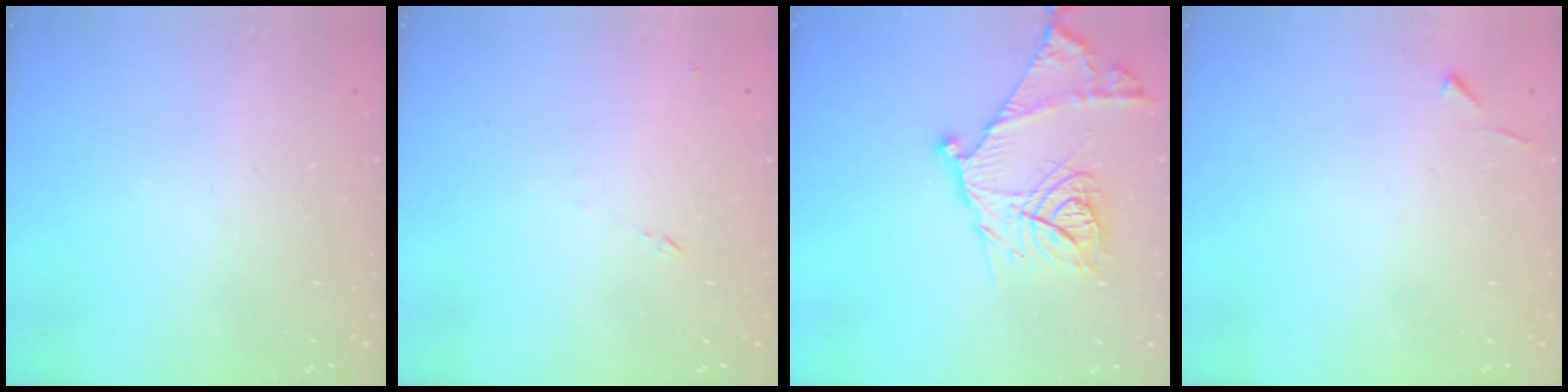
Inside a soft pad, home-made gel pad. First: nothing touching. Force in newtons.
{"total": 7.2, "press": 7.1, "slide": 0.6}
{"total": 18.1, "press": 18.0, "slide": 1.6}
{"total": 4.3, "press": 4.3, "slide": 0.6}